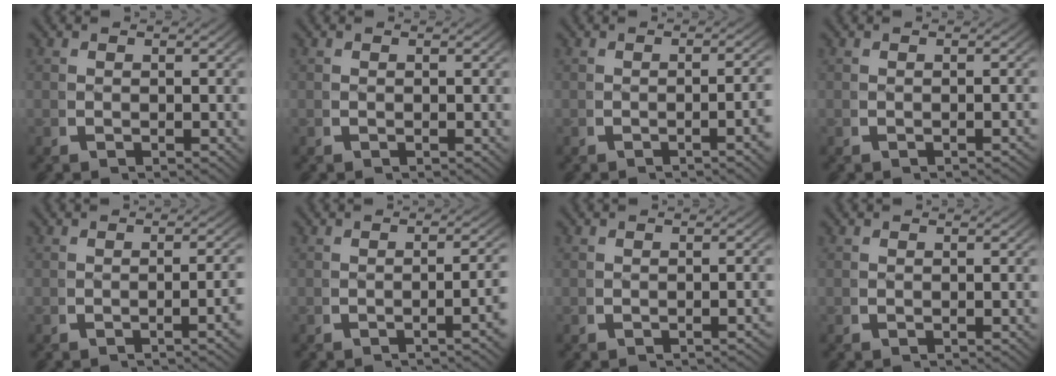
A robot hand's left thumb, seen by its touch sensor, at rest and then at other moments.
{"total": 0.0}
{"total": 2.6, "force": [-0.8, 0.3, 2.4], "torque": [-0.035, 0.006, -0.014]}
{"total": 0.8, "force": [-0.7, 0.0, 0.4], "torque": [-0.009, 0.003, -0.009]}
{"total": 2.4, "force": [-0.8, 0.2, 2.3], "torque": [-0.036, 0.007, -0.014]}
{"total": 2.9, "force": [-0.9, 0.2, 2.7], "torque": [-0.042, 0.007, -0.016]}
{"total": 1.1, "force": [-0.8, -0.1, 0.6], "torque": [-0.012, 0.004, -0.012]}
{"total": 0.0}